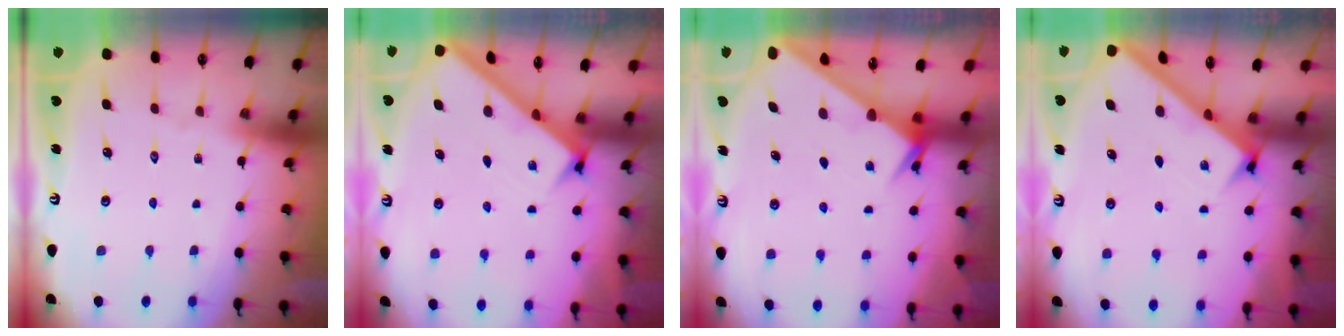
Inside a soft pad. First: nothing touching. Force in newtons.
{"total": 2.6, "press": 2.6, "slide": 0.3}
{"total": 2.3, "press": 2.3, "slide": 0.3}
{"total": 2.4, "press": 2.4, "slide": 0.3}